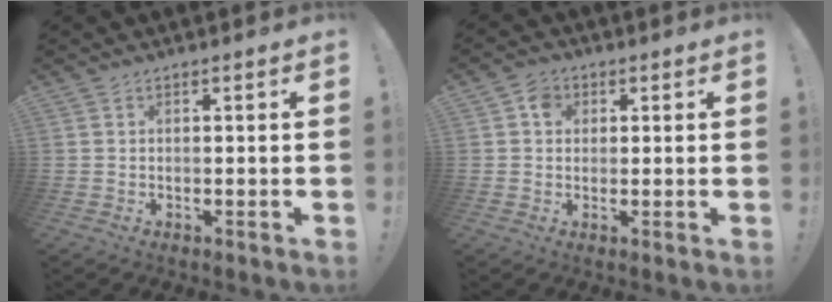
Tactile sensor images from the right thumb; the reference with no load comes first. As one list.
[{"total": 4.4, "force": [1.2, 3.7, 1.9], "torque": [-0.023, 0.004, 0.020]}]